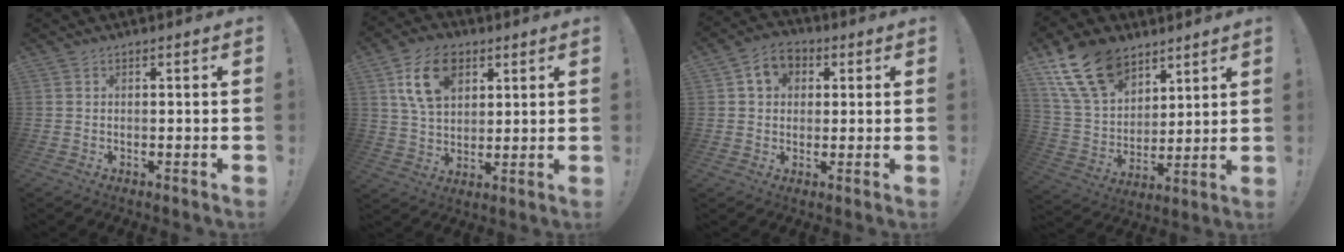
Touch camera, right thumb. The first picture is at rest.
{"total": 14.2, "force": [6.1, 9.8, 8.3], "torque": [-0.132, -0.006, 0.119]}
{"total": 7.4, "force": [2.3, 5.9, 3.7], "torque": [-0.060, 0.008, 0.045]}
{"total": 17.8, "force": [11.2, 11.0, 8.4], "torque": [-0.158, -0.061, 0.214]}